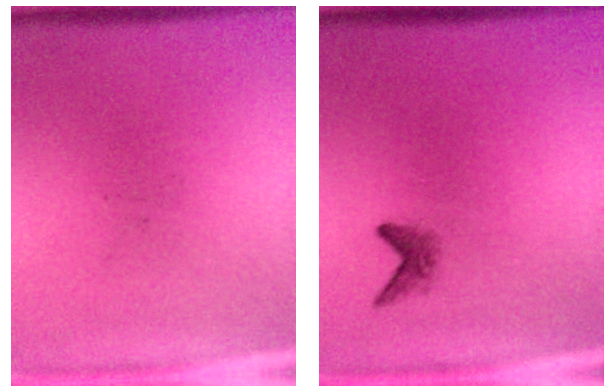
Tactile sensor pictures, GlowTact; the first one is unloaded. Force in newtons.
{"total": 1.4}